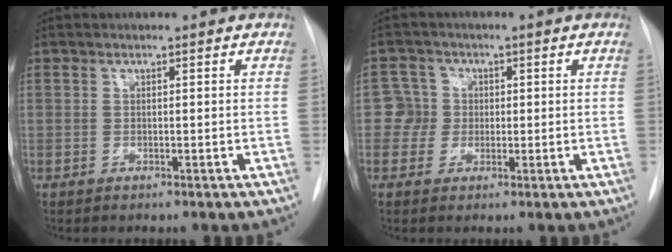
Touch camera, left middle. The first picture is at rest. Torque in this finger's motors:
{"motor_torque": [0.06, -0.14, -0.14, -0.06]}